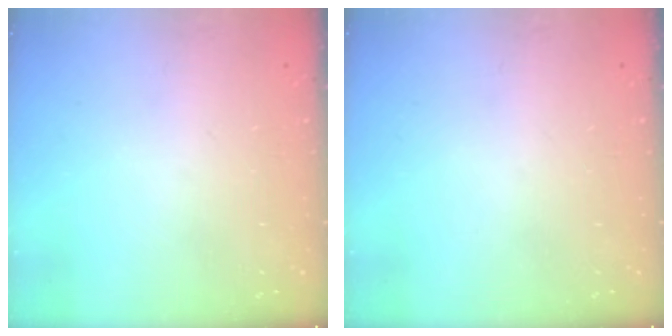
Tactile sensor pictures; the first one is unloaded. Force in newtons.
{"total": 0.0}